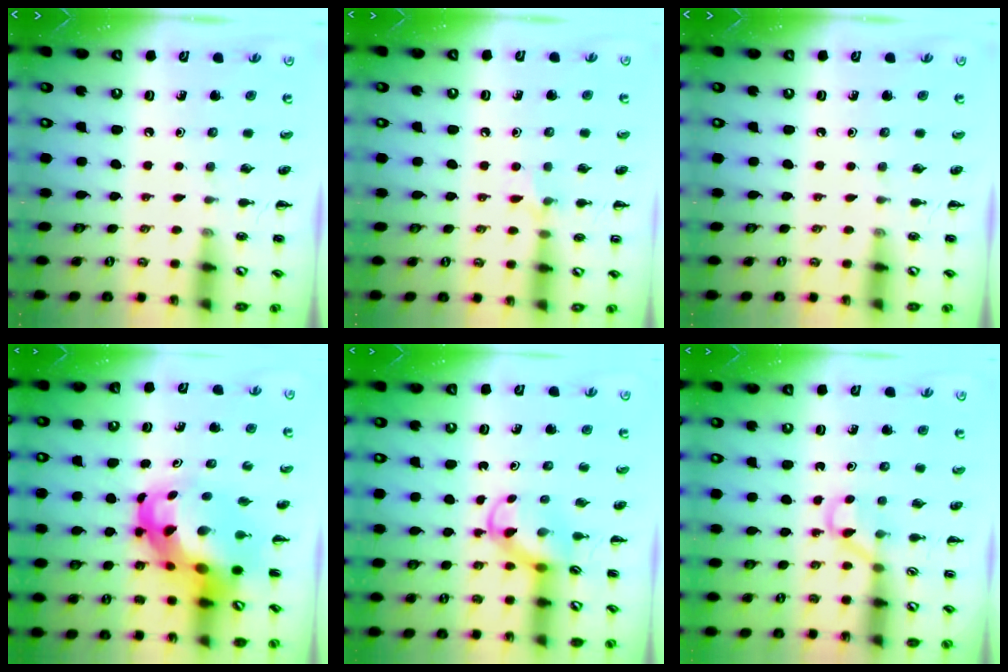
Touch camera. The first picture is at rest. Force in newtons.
{"total": 5.7, "press": 5.4, "slide": 2.0}
{"total": 0.0}
{"total": 9.4, "press": 9.1, "slide": 2.6}
{"total": 4.1, "press": 3.9, "slide": 1.2}
{"total": 2.6, "press": 2.4, "slide": 0.9}